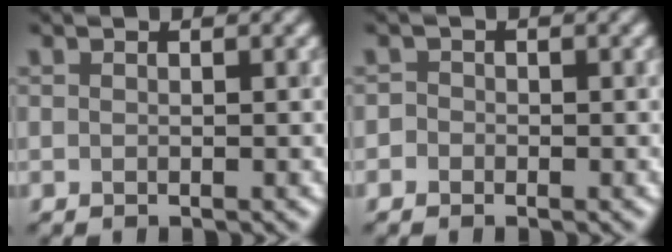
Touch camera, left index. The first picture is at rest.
{"total": 0.9, "force": [-0.4, 0.8, 0.2], "torque": [0.004, -0.001, -0.014]}